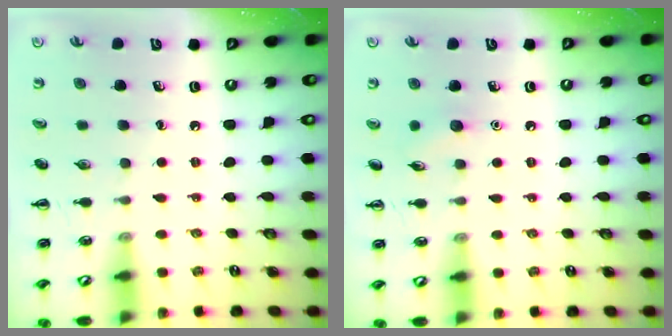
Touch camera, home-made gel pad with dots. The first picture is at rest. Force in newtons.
{"total": 5.4, "press": 5.2, "slide": 1.5}